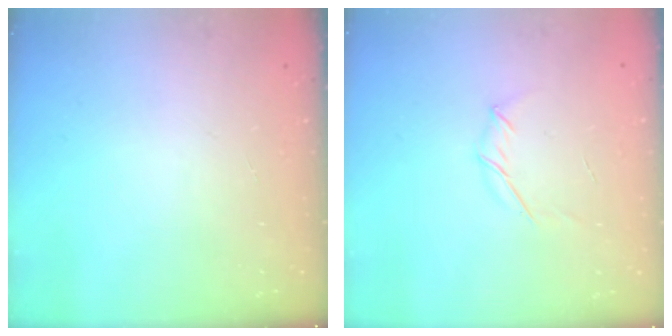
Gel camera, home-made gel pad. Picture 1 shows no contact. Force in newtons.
{"total": 3.9, "press": 3.8, "slide": 0.9}